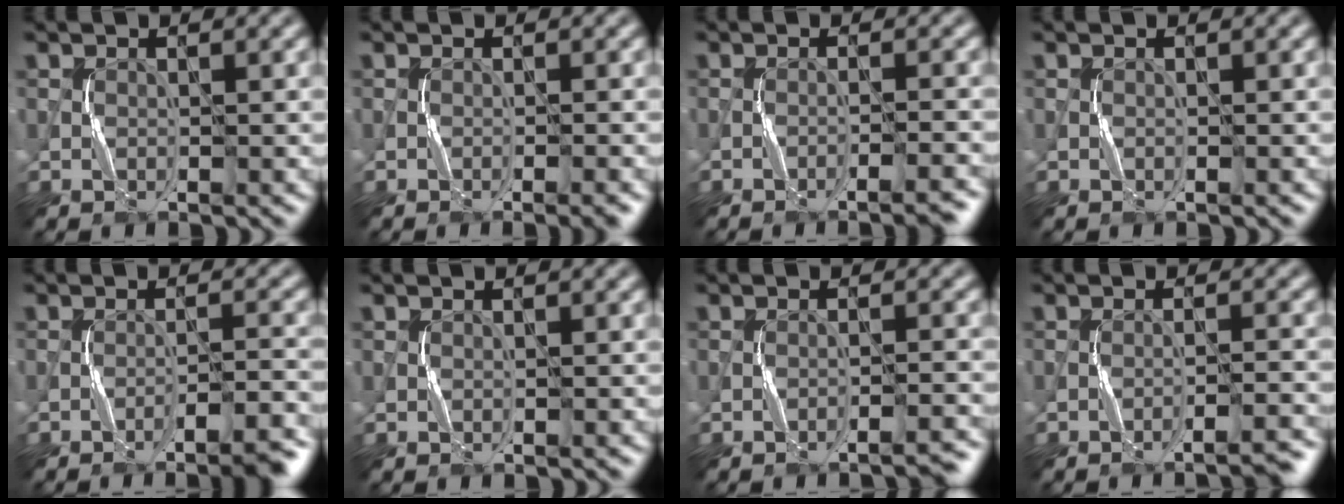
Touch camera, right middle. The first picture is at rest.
{"total": 1.0, "force": [-0.5, -0.2, 0.8], "torque": [-0.013, -0.002, -0.006]}
{"total": 2.6, "force": [-1.6, 0.1, 2.1], "torque": [-0.028, 0.016, -0.031]}
{"total": 0.0}
{"total": 4.4, "force": [-3.1, 0.4, 3.1], "torque": [-0.044, 0.014, -0.050]}
{"total": 0.0}
{"total": 1.7, "force": [-1.4, 0.0, 1.1], "torque": [-0.013, 0.013, -0.026]}
{"total": 2.5, "force": [-1.9, 0.0, 1.6], "torque": [-0.023, 0.016, -0.037]}